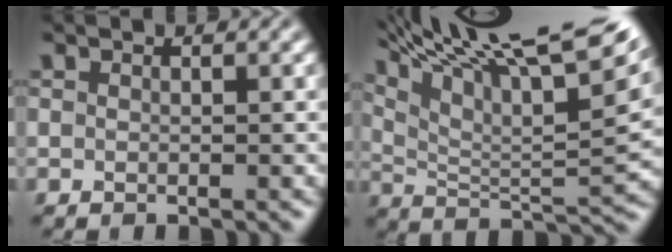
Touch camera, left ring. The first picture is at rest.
{"total": 16.9, "force": [11.9, 3.8, 11.4], "torque": [-0.211, 0.028, 0.180]}